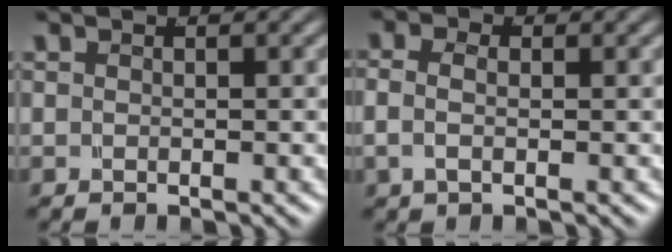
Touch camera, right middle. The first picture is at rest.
{"total": 2.6, "force": [0.0, 1.7, 1.9], "torque": [-0.043, 0.003, -0.002]}